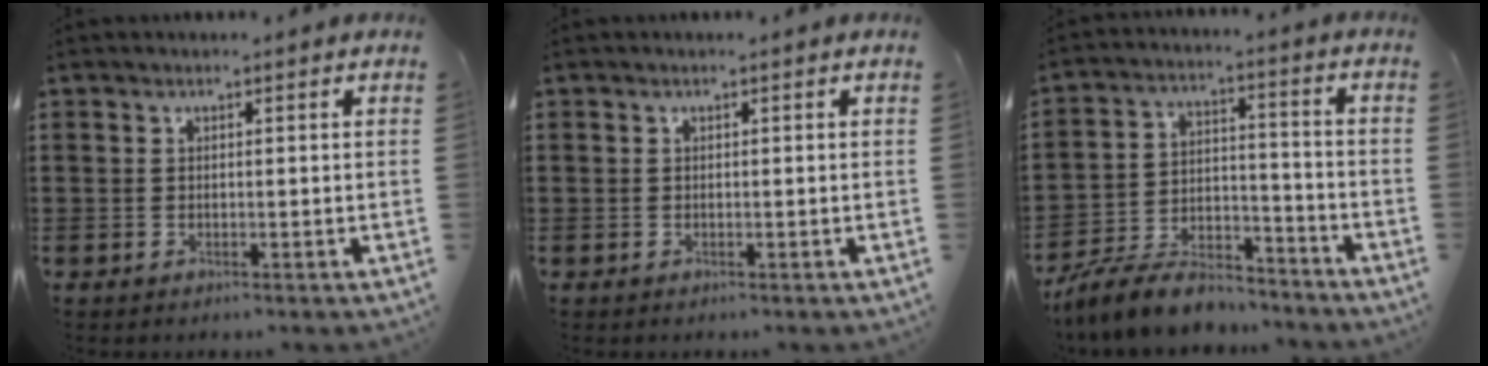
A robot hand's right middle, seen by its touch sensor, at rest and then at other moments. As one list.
[{"total": 0.6, "force": [-0.2, 0.5, -0.2], "torque": [0.004, 0.004, -0.004]}, {"total": 9.5, "force": [-8.6, 2.5, 3.2], "torque": [-0.060, 0.024, -0.165]}]